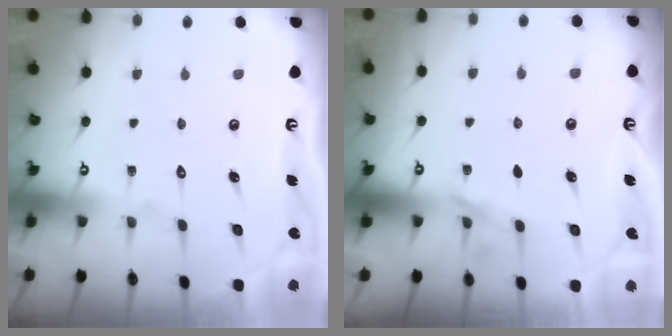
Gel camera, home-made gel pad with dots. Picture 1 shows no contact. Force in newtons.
{"total": 3.5, "press": 2.7, "slide": 2.2}